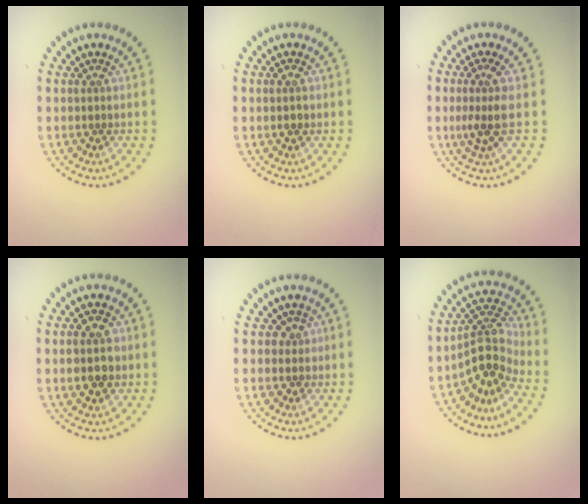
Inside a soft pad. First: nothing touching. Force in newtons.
{"total": 1.5, "press": 1.5, "slide": 0.1}
{"total": 2.6, "press": 1.9, "slide": 1.7}
{"total": 3.8, "press": 3.8, "slide": 0.1}
{"total": 1.4, "press": 1.1, "slide": 0.9}
{"total": 4.1, "press": 3.1, "slide": 2.6}